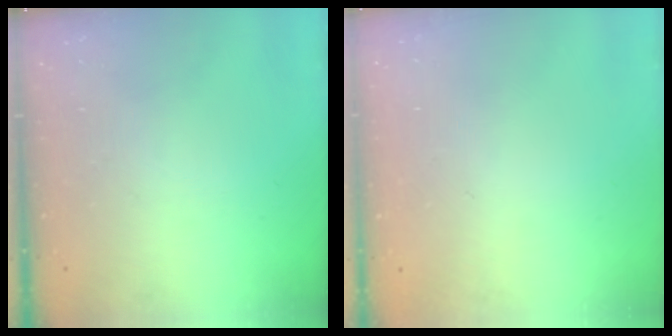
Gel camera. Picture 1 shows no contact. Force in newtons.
{"total": 1.8, "press": 1.8, "slide": 0.2}